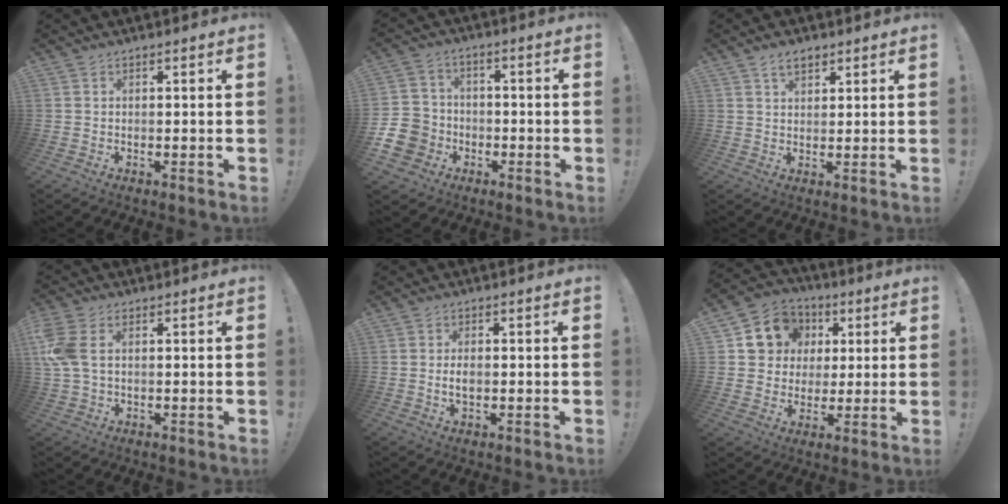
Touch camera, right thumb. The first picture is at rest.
{"total": 11.8, "force": [-4.5, 10.1, 4.2], "torque": [-0.083, 0.039, -0.077]}
{"total": 4.0, "force": [2.5, 2.3, 2.1], "torque": [-0.030, -0.010, 0.044]}
{"total": 7.5, "force": [1.6, 4.1, 6.0], "torque": [-0.143, -0.005, 0.029]}
{"total": 2.7, "force": [-0.5, 1.3, 2.3], "torque": [-0.050, 0.002, -0.012]}
{"total": 12.0, "force": [3.7, 10.8, 3.7], "torque": [-0.052, -0.012, 0.081]}